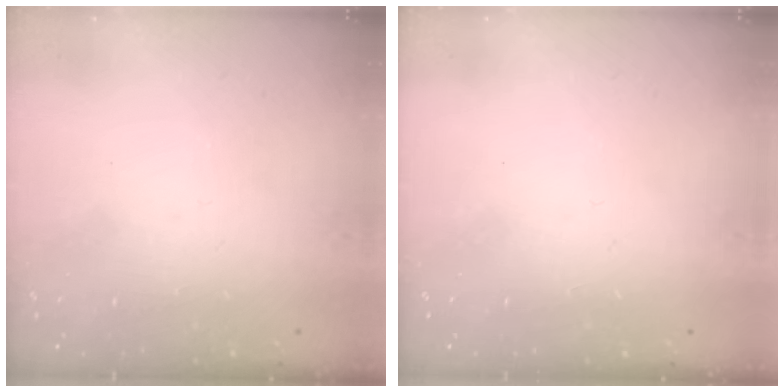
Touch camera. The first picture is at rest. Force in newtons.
{"total": 0.0}